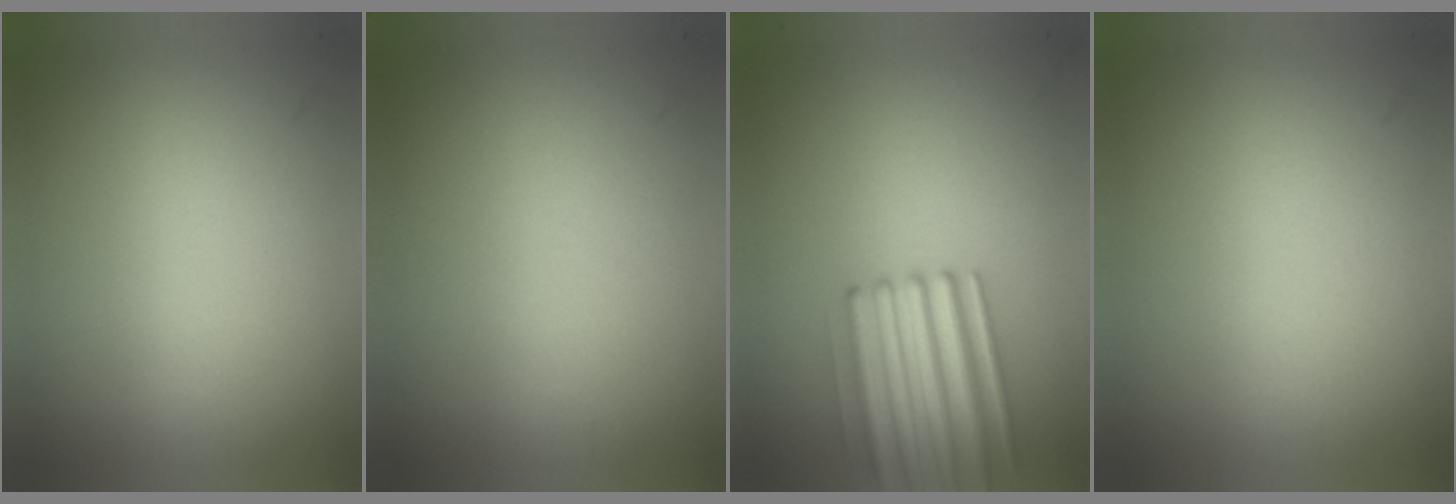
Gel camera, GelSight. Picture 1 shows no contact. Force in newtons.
{"total": 0.0}
{"total": 4.8}
{"total": 0.0}